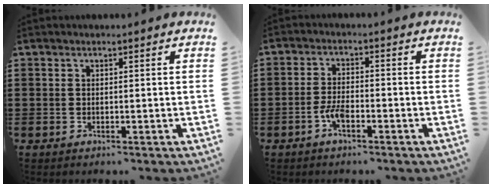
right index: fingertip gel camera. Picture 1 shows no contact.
{"total": 3.4, "force": [-1.9, 1.1, 2.6], "torque": [-0.069, -0.007, -0.039]}